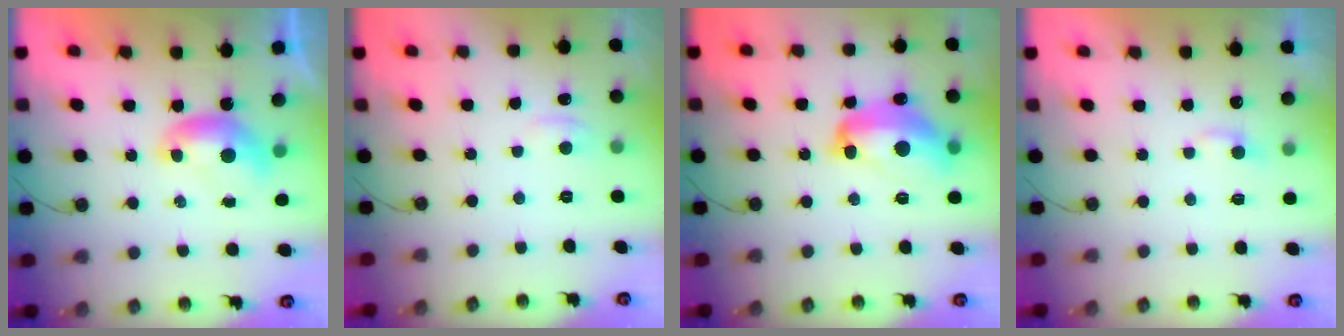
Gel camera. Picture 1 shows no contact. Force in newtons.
{"total": 1.1, "press": 0.5, "slide": 0.9}
{"total": 10.2, "press": 10.2, "slide": 1.0}
{"total": 2.3, "press": 2.3, "slide": 0.4}